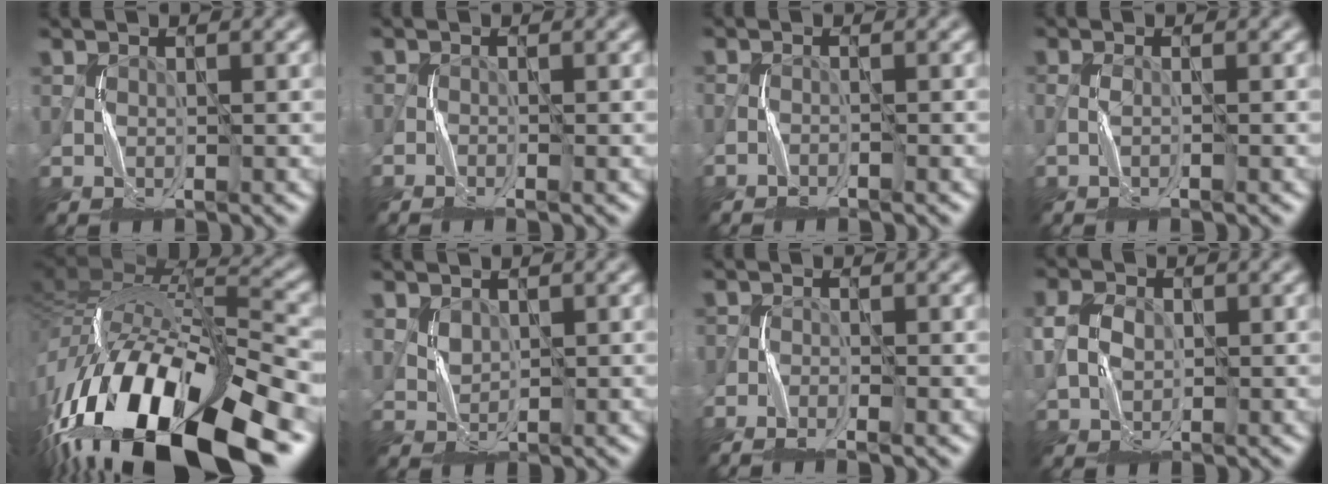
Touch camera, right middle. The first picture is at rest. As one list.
[{"total": 1.2, "force": [-1.1, 0.1, 0.4], "torque": [-0.004, -0.001, -0.025]}, {"total": 1.4, "force": [-1.4, -0.1, -0.2], "torque": [0.006, 0.001, -0.027]}, {"total": 0.8, "force": [-0.7, -0.3, 0.2], "torque": [-0.003, 0.003, -0.015]}, {"total": 18.4, "force": [-8.7, 7.1, 14.6], "torque": [-0.273, -0.011, -0.141]}, {"total": 1.0, "force": [0.5, 0.9, 0.2], "torque": [-0.006, -0.002, 0.015]}, {"total": 2.6, "force": [-2.3, 0.5, 1.0], "torque": [-0.019, -0.003, -0.045]}, {"total": 2.6, "force": [-0.1, 2.2, 1.5], "torque": [-0.035, 0.005, -0.004]}]